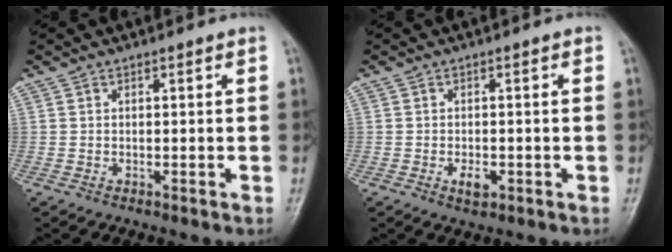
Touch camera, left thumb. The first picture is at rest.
{"total": 2.6, "force": [-0.9, 1.5, 2.0], "torque": [-0.028, 0.000, -0.014]}